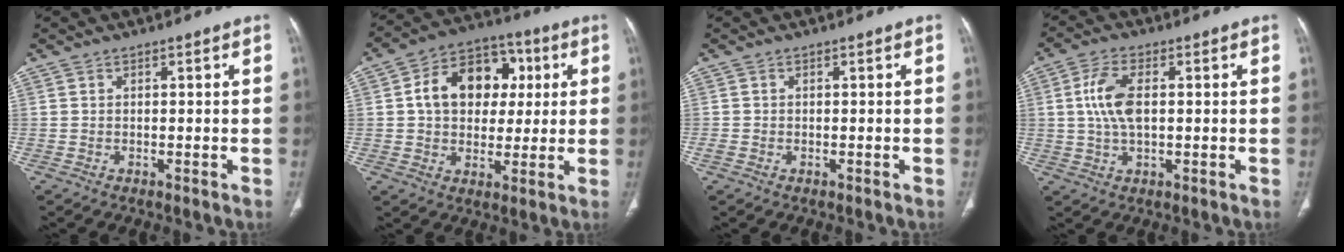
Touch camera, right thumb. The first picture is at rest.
{"total": 14.9, "force": [2.7, 11.1, 9.5], "torque": [-0.113, 0.015, 0.036]}
{"total": 0.8, "force": [-0.3, 0.5, 0.5], "torque": [-0.018, 0.000, -0.007]}
{"total": 7.6, "force": [0.9, 3.7, 6.5], "torque": [-0.141, 0.007, 0.017]}